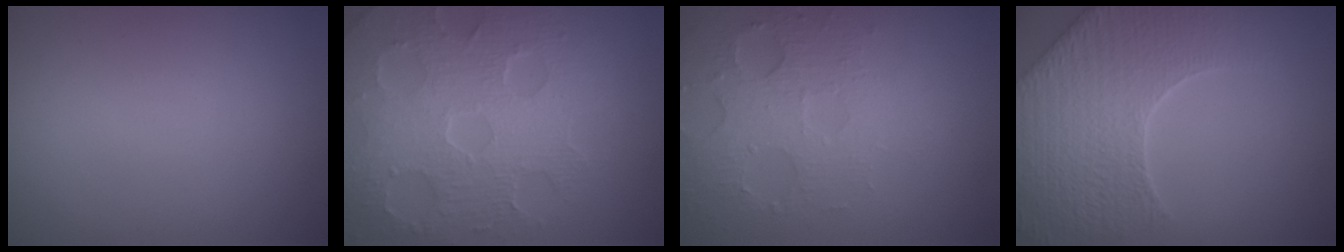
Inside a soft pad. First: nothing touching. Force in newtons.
{"total": 8.7, "press": 5.9, "slide": 6.5}
{"total": 3.6, "press": 3.2, "slide": 1.6}
{"total": 8.3, "press": 6.4, "slide": 5.2}